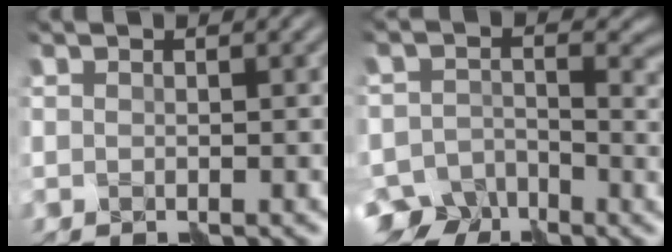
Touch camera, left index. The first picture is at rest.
{"total": 7.7, "force": [-4.8, 5.3, 2.7], "torque": [-0.036, -0.011, -0.085]}